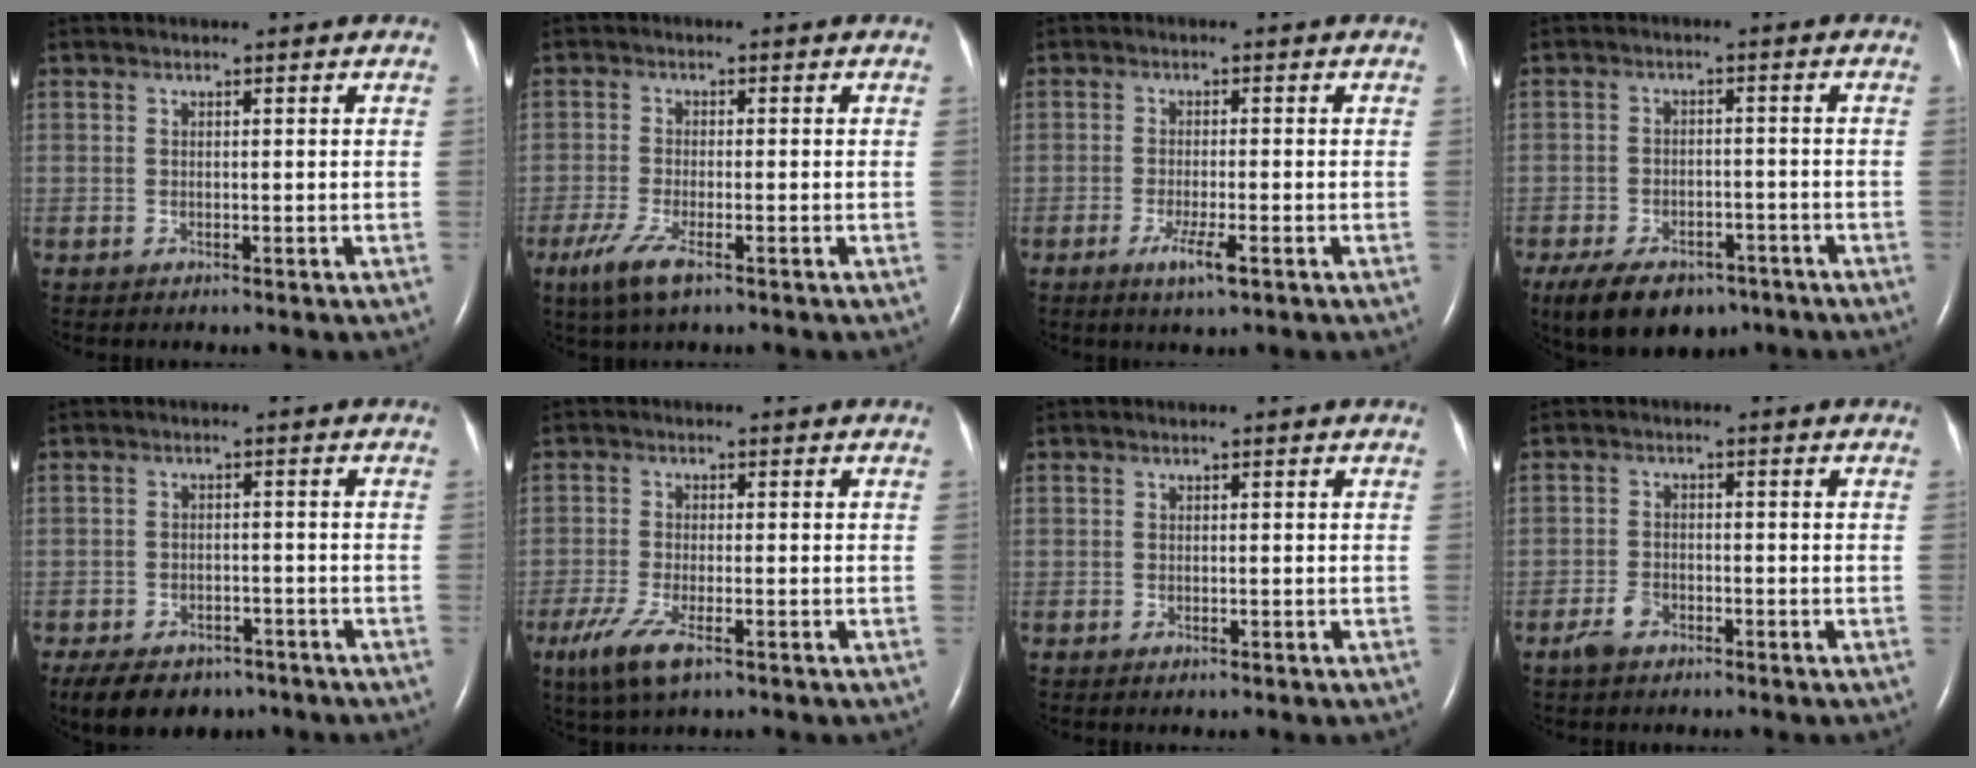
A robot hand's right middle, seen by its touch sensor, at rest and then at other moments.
{"total": 5.0, "force": [-2.9, 1.0, 4.0], "torque": [-0.093, -0.014, -0.054]}
{"total": 3.9, "force": [-2.1, 0.3, 3.4], "torque": [-0.068, -0.009, -0.037]}
{"total": 11.3, "force": [-7.7, 6.0, 5.8], "torque": [-0.105, 0.001, -0.118]}
{"total": 10.9, "force": [-7.8, 6.2, 4.4], "torque": [-0.081, 0.001, -0.110]}
{"total": 6.1, "force": [-3.4, 1.5, 4.8], "torque": [-0.104, -0.017, -0.062]}
{"total": 0.5, "force": [-0.3, 0.2, 0.4], "torque": [-0.009, -0.001, -0.003]}
{"total": 2.8, "force": [-2.0, 1.4, 1.5], "torque": [-0.036, 0.001, -0.035]}